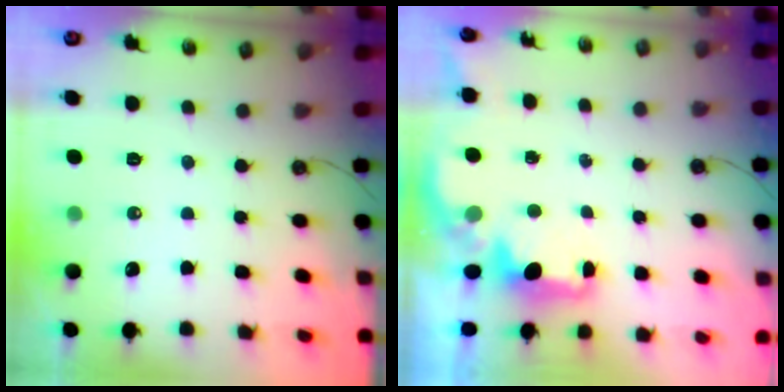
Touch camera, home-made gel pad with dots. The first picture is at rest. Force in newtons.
{"total": 2.0, "press": 1.8, "slide": 0.7}